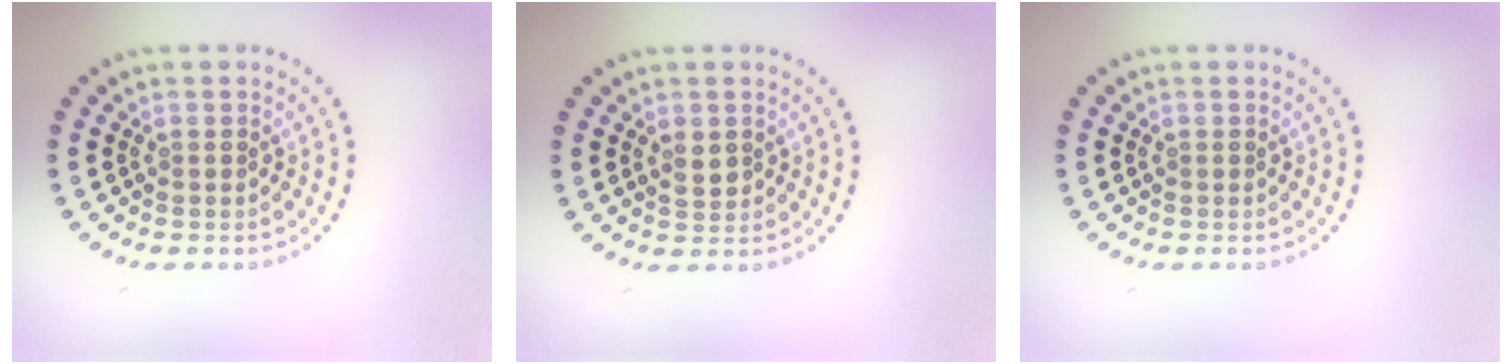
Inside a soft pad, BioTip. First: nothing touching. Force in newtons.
{"total": 1.4, "press": 1.4, "slide": 0.2}
{"total": 0.0}